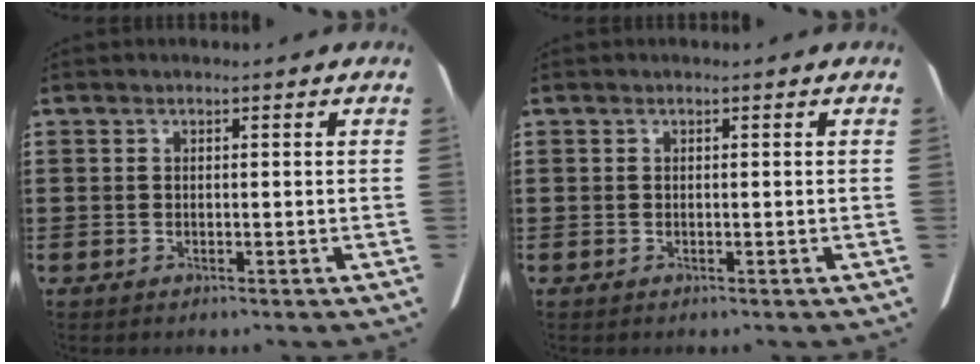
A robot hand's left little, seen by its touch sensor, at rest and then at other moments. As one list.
[{"total": 0.0}]